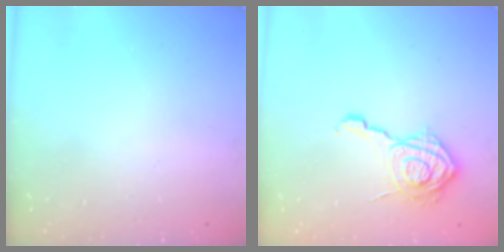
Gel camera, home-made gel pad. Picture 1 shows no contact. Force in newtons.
{"total": 14.8, "press": 14.8, "slide": 1.0}